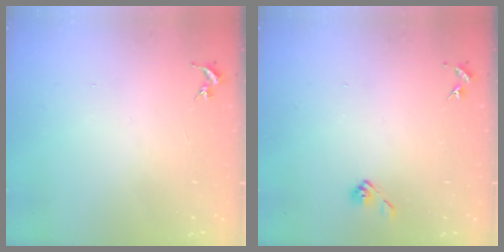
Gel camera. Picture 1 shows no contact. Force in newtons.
{"total": 4.7, "press": 4.2, "slide": 2.2}